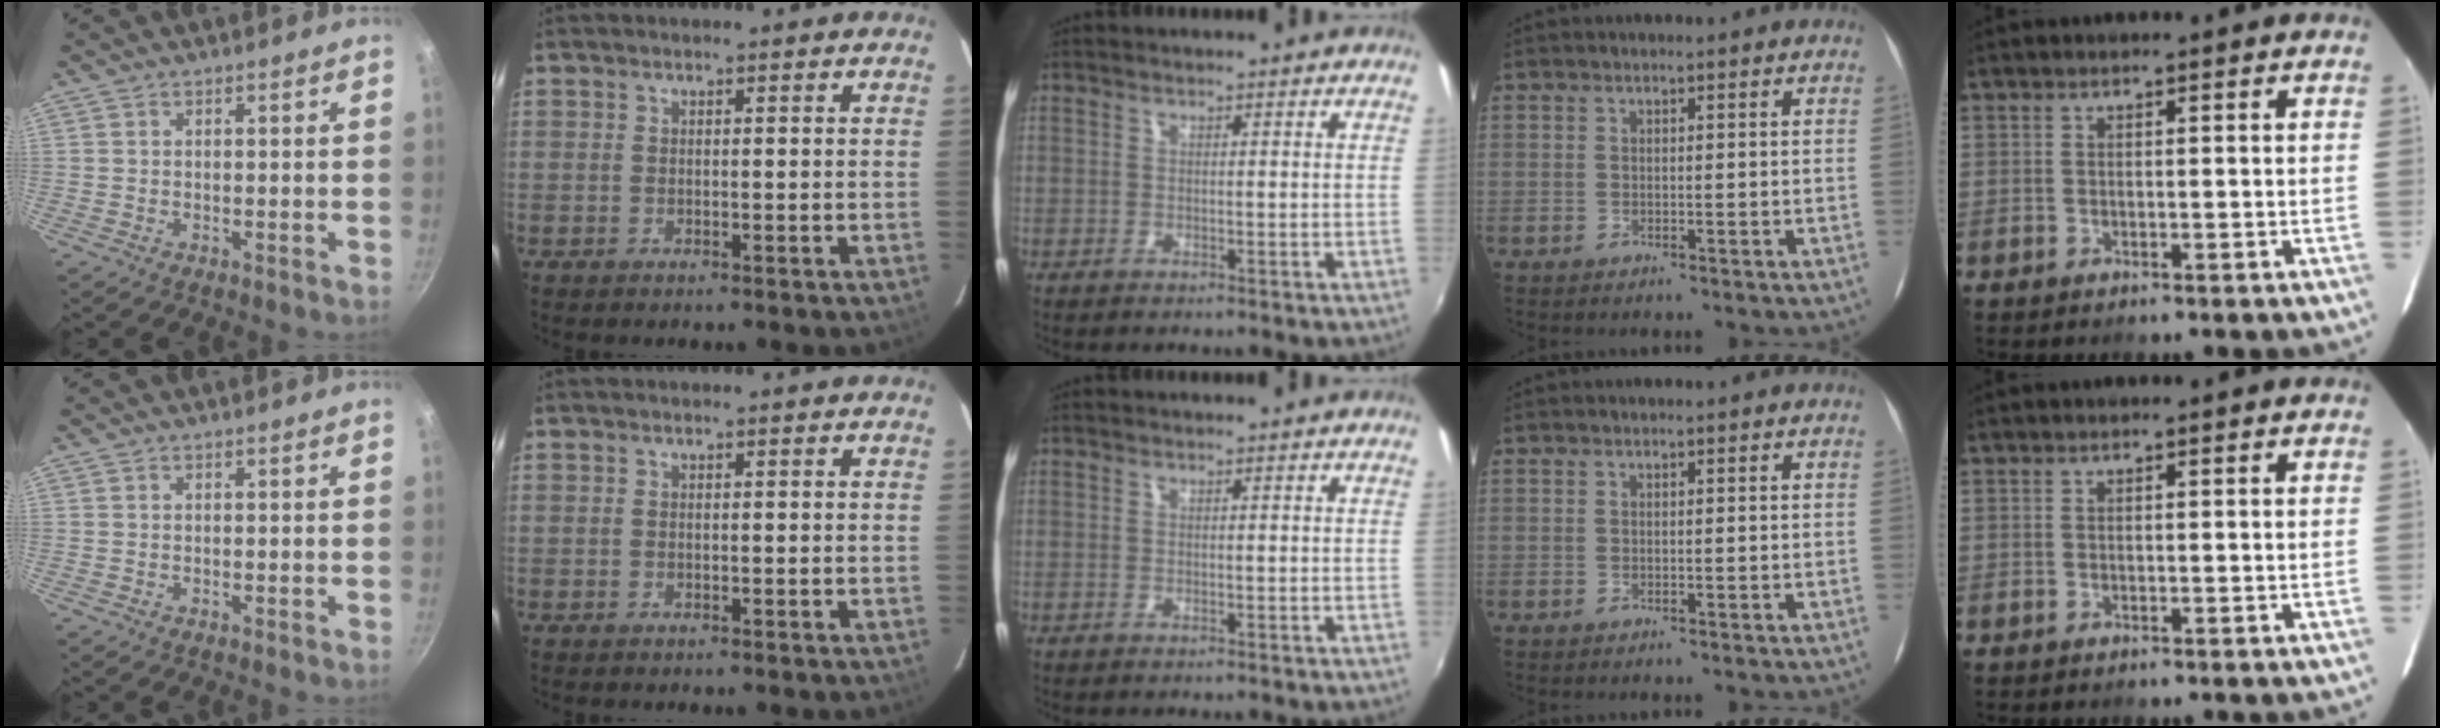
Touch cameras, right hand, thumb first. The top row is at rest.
{}